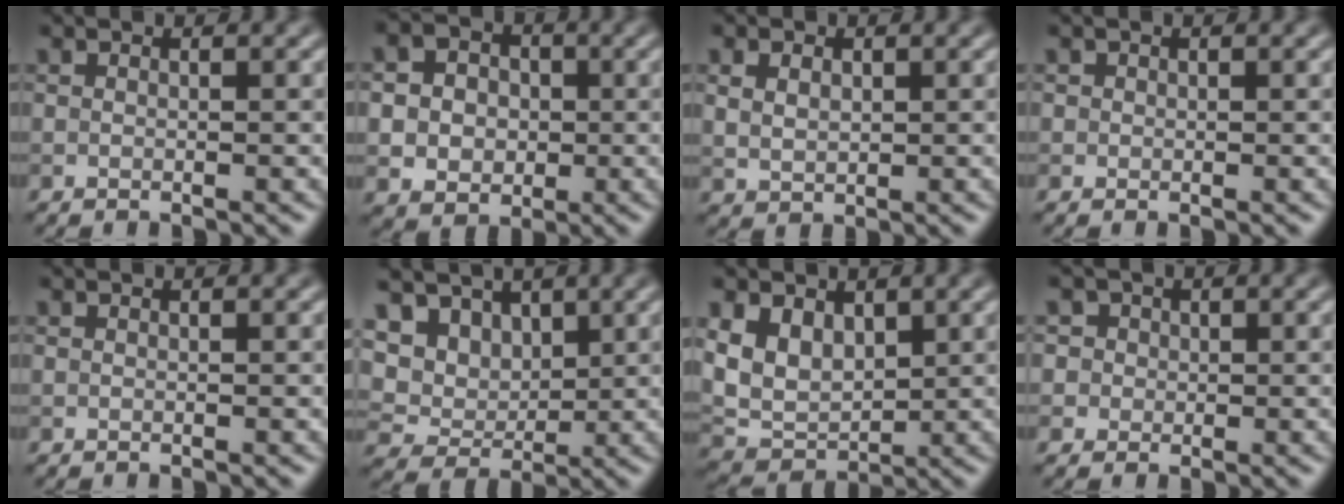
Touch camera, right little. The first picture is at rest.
{"total": 7.0, "force": [0.7, 6.1, 3.4], "torque": [-0.062, 0.026, -0.006]}
{"total": 2.2, "force": [0.7, 1.6, 1.3], "torque": [-0.027, -0.002, 0.019]}
{"total": 0.6, "force": [0.1, 0.5, 0.0], "torque": [0.008, -0.002, 0.001]}
{"total": 0.0}
{"total": 9.9, "force": [4.5, 7.4, 4.8], "torque": [-0.108, 0.014, 0.074]}
{"total": 4.8, "force": [1.6, 3.6, 2.8], "torque": [-0.062, -0.009, 0.031]}
{"total": 4.1, "force": [1.6, 3.6, 1.3], "torque": [-0.008, 0.021, 0.009]}